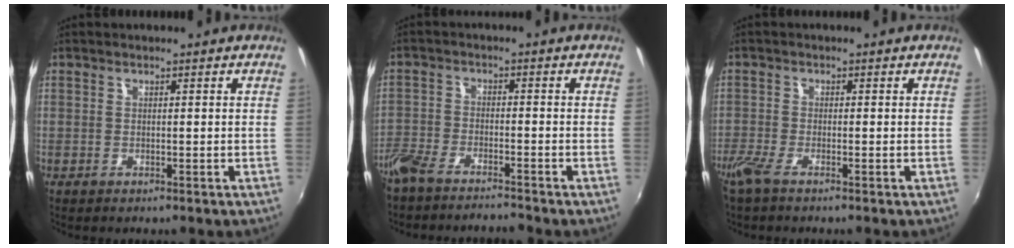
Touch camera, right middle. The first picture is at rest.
{"total": 6.9, "force": [-6.2, 1.4, 2.5], "torque": [-0.070, -0.014, -0.121]}
{"total": 3.1, "force": [-2.3, 0.4, 2.0], "torque": [-0.051, -0.009, -0.051]}